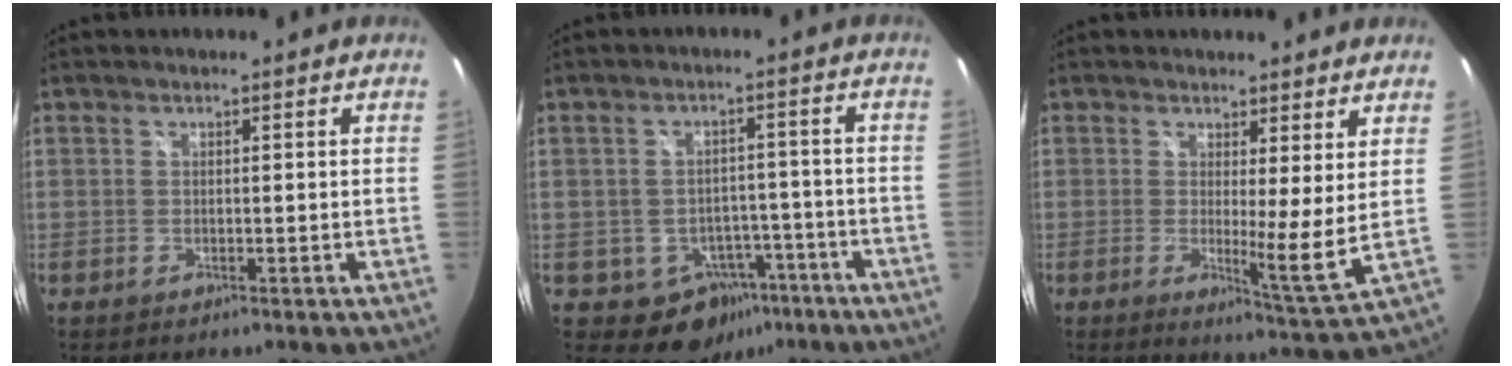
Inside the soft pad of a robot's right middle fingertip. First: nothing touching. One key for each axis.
{"total": 8.5, "fx": -4.5, "fy": 6.8, "fz": 2.4, "tx": -0.046, "ty": 0.023, "tz": -0.034}
{"total": 6.7, "fx": 2.2, "fy": -0.1, "fz": 6.3, "tx": -0.093, "ty": -0.018, "tz": 0.030}